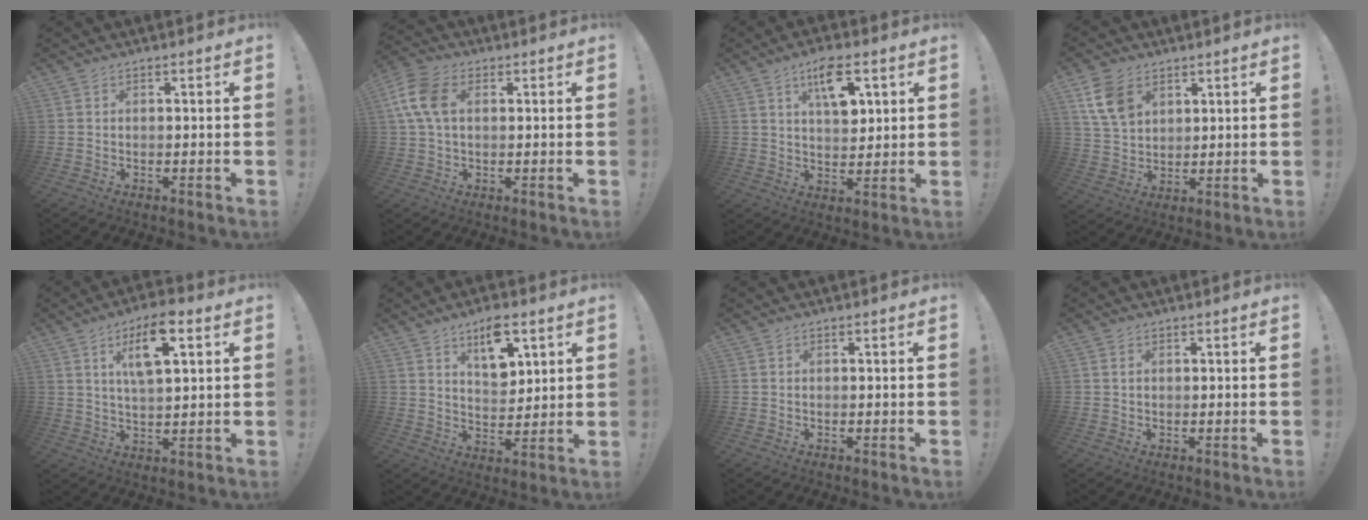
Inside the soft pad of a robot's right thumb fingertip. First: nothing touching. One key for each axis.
{"total": 10.8, "fx": 2.3, "fy": 7.2, "fz": 7.8, "tx": -0.168, "ty": 0.009, "tz": 0.047}
{"total": 11.4, "fx": 5.0, "fy": 5.5, "fz": 8.7, "tx": -0.127, "ty": -0.009, "tz": 0.084}
{"total": 10.7, "fx": 5.4, "fy": 7.2, "fz": 5.7, "tx": -0.112, "ty": -0.009, "tz": 0.109}
{"total": 11.0, "fx": 4.8, "fy": 4.2, "fz": 9.0, "tx": -0.139, "ty": -0.005, "tz": 0.080}
{"total": 11.0, "fx": 6.0, "fy": 5.6, "fz": 7.3, "tx": -0.101, "ty": -0.026, "tz": 0.104}
{"total": 0.0}
{"total": 0.8, "fx": 0.3, "fy": 0.6, "fz": 0.4, "tx": -0.007, "ty": 0.002, "tz": 0.006}